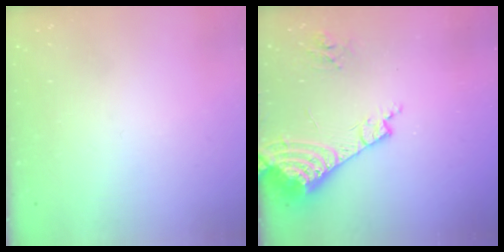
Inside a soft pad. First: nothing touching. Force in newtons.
{"total": 13.2, "press": 13.1, "slide": 1.7}